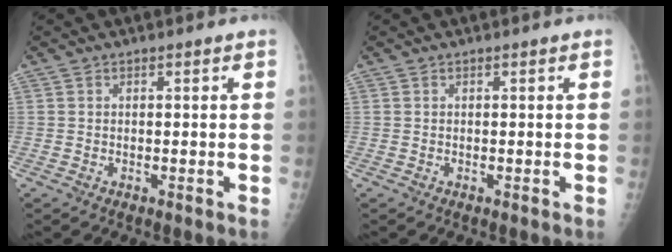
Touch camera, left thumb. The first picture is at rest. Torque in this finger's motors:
{"motor_torque": [-0.05, 0.05, -0.03, 0.00, 0.00]}